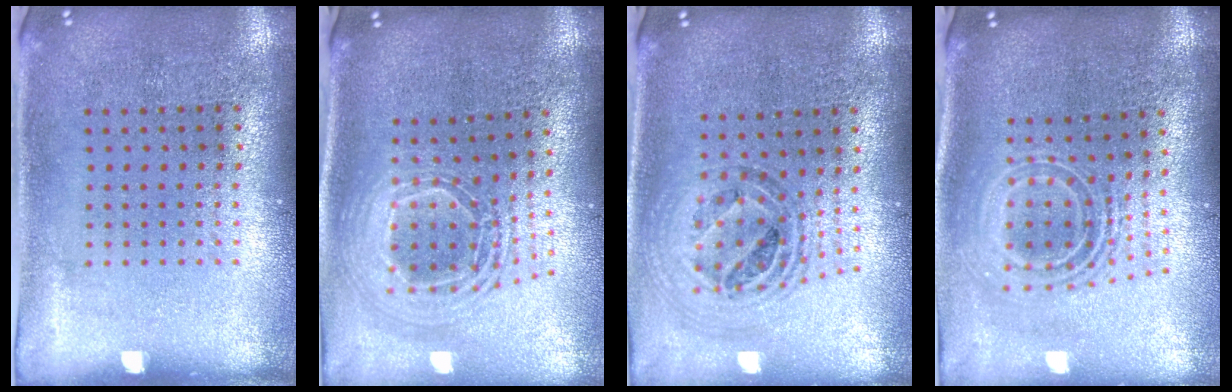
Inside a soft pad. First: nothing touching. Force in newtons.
{"total": 2.2, "press": 1.7, "slide": 1.5}
{"total": 1.0, "press": 1.0, "slide": 0.2}
{"total": 2.2, "press": 1.6, "slide": 1.5}